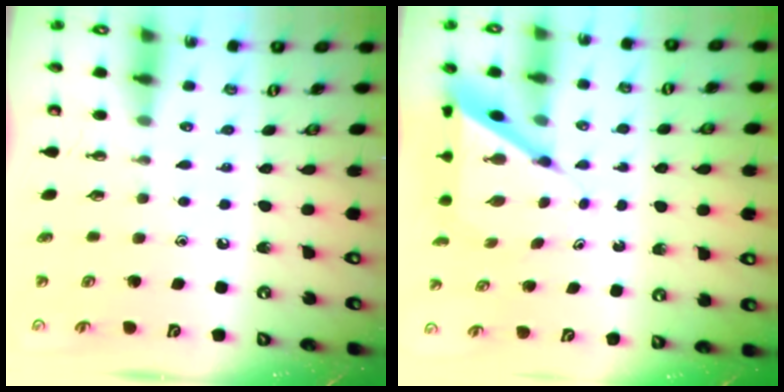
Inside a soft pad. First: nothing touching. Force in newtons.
{"total": 6.6, "press": 6.6, "slide": 0.4}